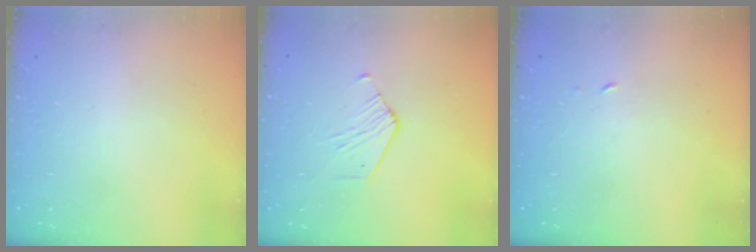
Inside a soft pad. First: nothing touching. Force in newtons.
{"total": 3.9, "press": 3.9, "slide": 0.4}
{"total": 1.9, "press": 1.9, "slide": 0.1}